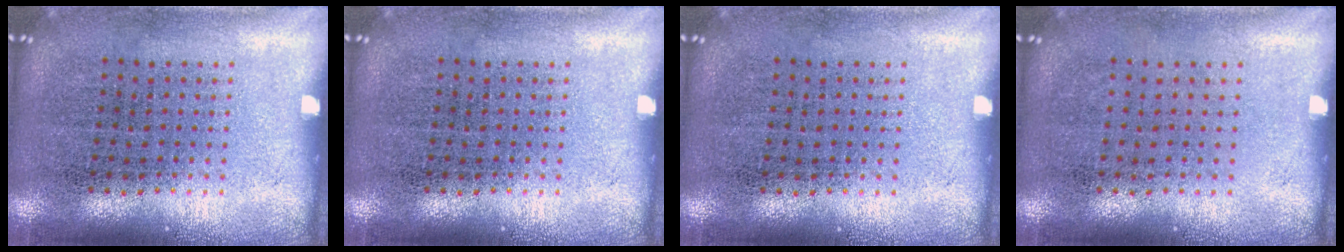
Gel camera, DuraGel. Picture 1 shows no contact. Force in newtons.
{"total": 0.0}
{"total": 0.0}
{"total": 0.0}